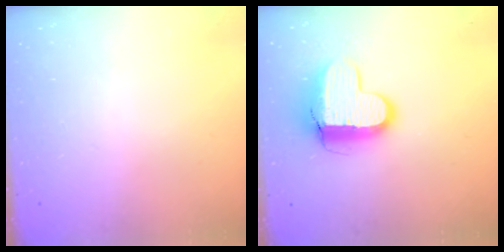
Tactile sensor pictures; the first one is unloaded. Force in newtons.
{"total": 10.5, "press": 10.4, "slide": 0.8}